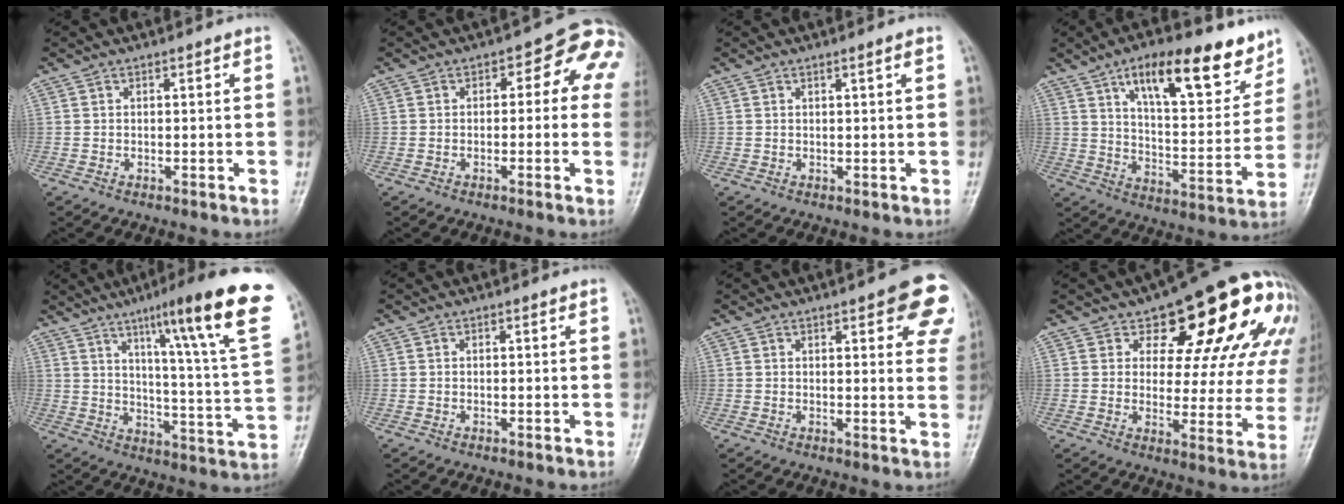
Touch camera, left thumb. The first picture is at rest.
{"total": 8.5, "force": [1.1, 5.1, 6.7], "torque": [-0.027, 0.024, -0.002]}
{"total": 1.1, "force": [0.6, -0.1, 1.0], "torque": [-0.016, -0.001, 0.009]}
{"total": 19.5, "force": [11.8, 7.5, 13.6], "torque": [-0.155, -0.055, 0.186]}
{"total": 23.4, "force": [13.2, 2.5, 19.1], "torque": [-0.250, -0.049, 0.181]}
{"total": 0.0}
{"total": 12.0, "force": [5.5, 4.1, 9.9], "torque": [-0.080, -0.016, 0.057]}
{"total": 22.2, "force": [12.9, 10.7, 14.6], "torque": [-0.147, -0.057, 0.154]}